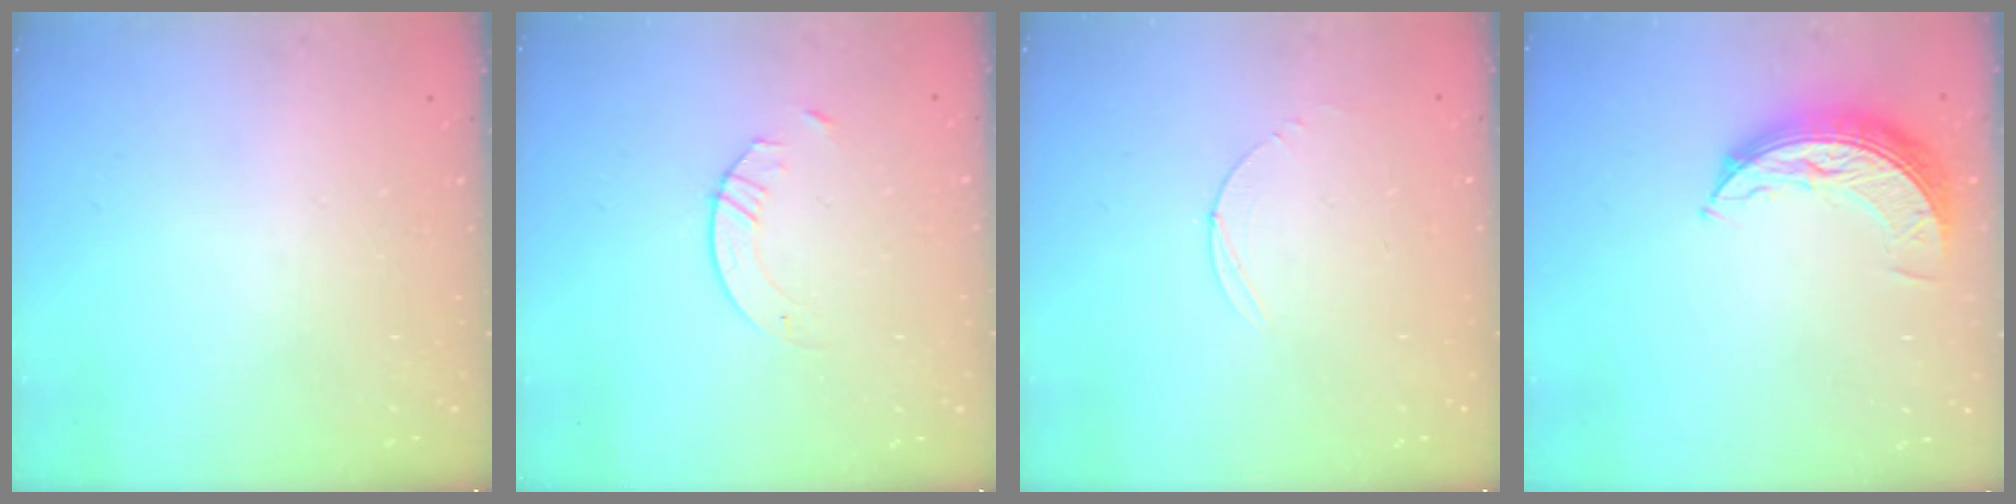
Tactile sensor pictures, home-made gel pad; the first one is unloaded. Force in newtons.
{"total": 2.9, "press": 2.9, "slide": 0.3}
{"total": 2.8, "press": 2.8, "slide": 0.3}
{"total": 8.3, "press": 8.3, "slide": 0.6}